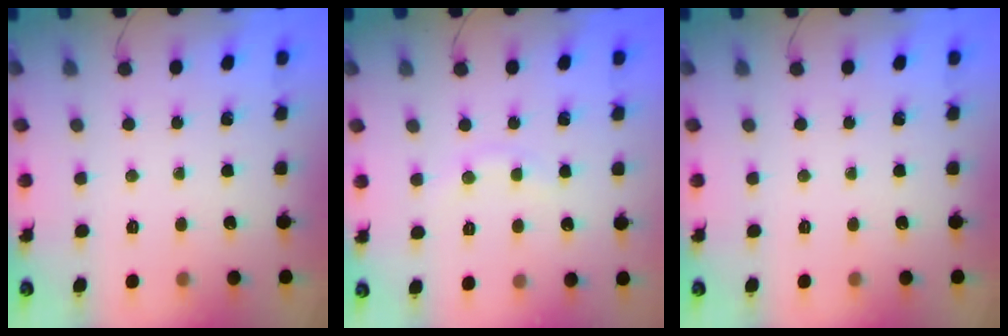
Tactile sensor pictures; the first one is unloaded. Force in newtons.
{"total": 4.1, "press": 3.9, "slide": 1.3}
{"total": 0.0}